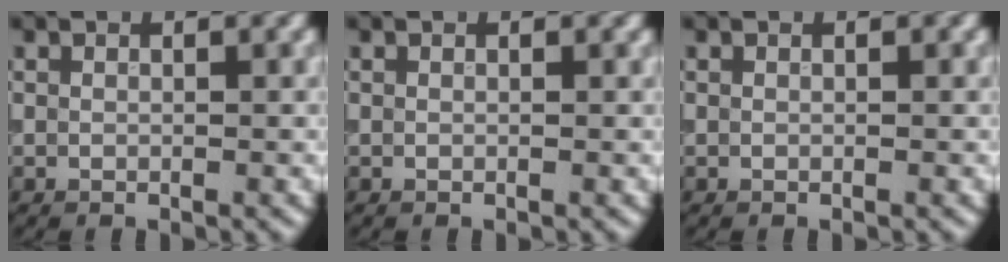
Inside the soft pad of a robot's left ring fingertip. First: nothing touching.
{"total": 0.0}
{"total": 0.0}